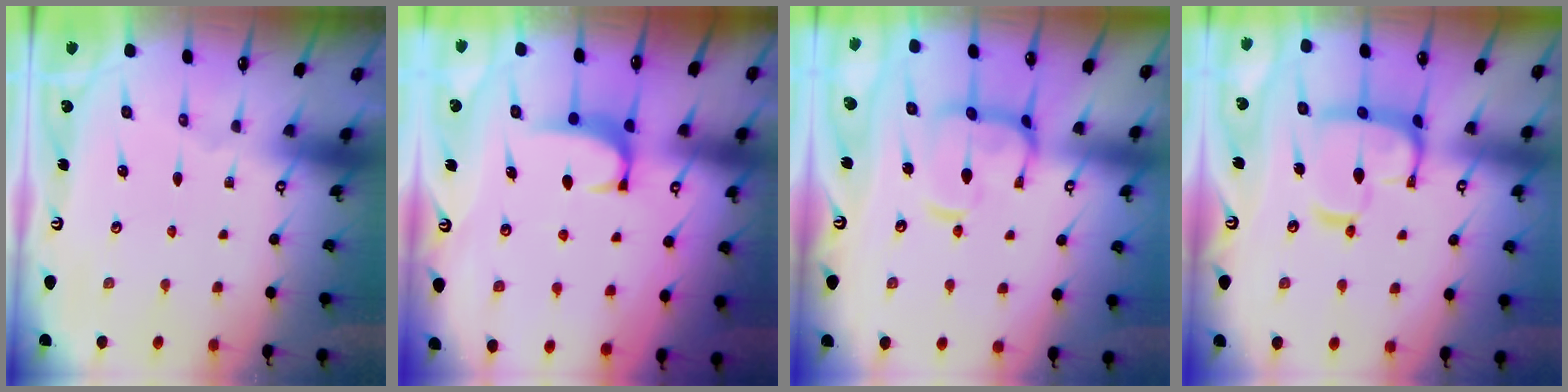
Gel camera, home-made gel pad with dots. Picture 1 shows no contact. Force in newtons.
{"total": 1.8, "press": 1.8, "slide": 0.4}
{"total": 7.7, "press": 7.6, "slide": 1.0}
{"total": 12.0, "press": 11.9, "slide": 1.4}